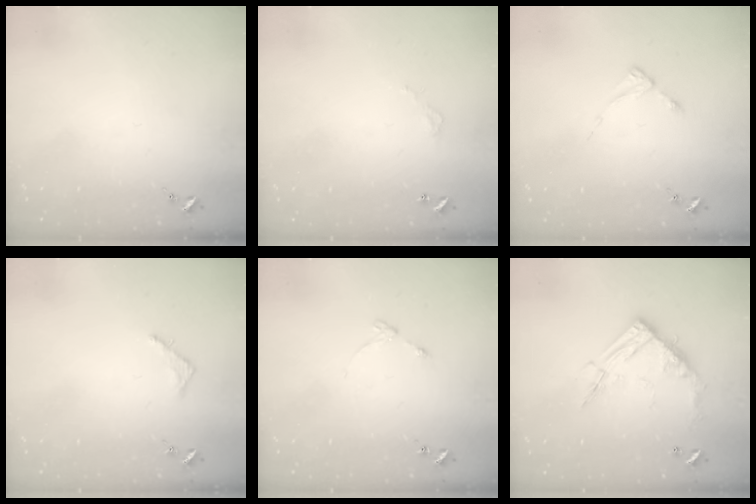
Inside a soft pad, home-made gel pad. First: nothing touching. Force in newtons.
{"total": 2.8, "press": 2.8, "slide": 0.2}
{"total": 2.6, "press": 2.6, "slide": 0.3}
{"total": 2.5, "press": 2.5, "slide": 0.2}
{"total": 4.0, "press": 3.9, "slide": 0.5}
{"total": 16.0, "press": 15.9, "slide": 1.5}